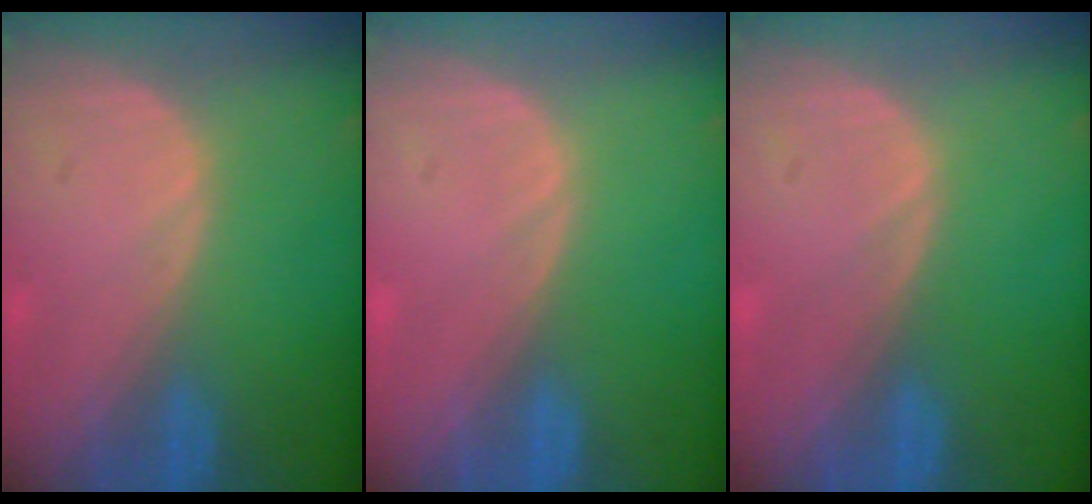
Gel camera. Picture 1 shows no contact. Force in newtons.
{"total": 0.0}
{"total": 0.0}